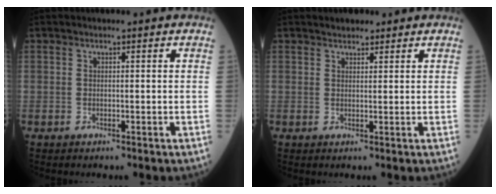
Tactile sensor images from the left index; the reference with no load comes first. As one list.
[{"total": 2.1, "force": [1.8, 1.0, 0.6], "torque": [-0.014, 0.009, 0.026]}]